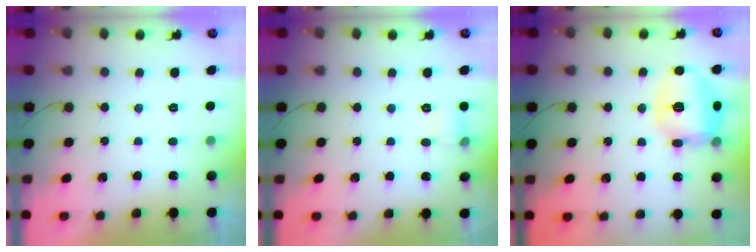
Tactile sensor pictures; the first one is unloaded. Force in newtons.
{"total": 5.2, "press": 4.9, "slide": 1.7}
{"total": 15.6, "press": 15.5, "slide": 1.3}